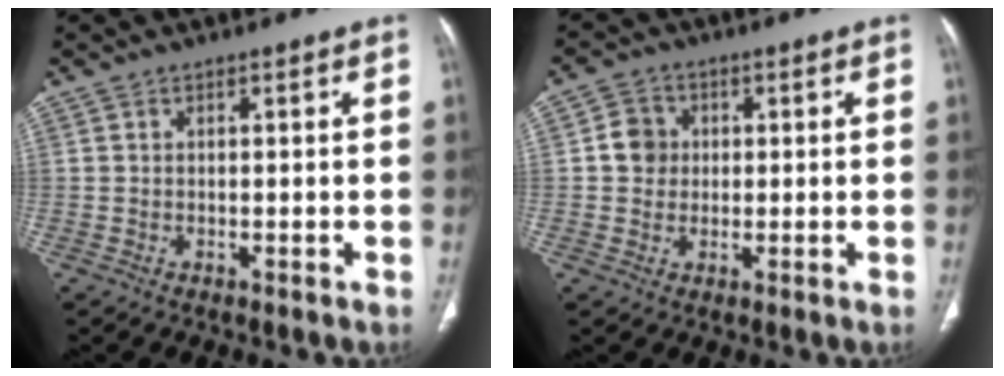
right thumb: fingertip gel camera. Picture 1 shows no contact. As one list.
[{"total": 4.7, "force": [0.5, 4.4, 1.7], "torque": [-0.010, 0.004, 0.003]}]